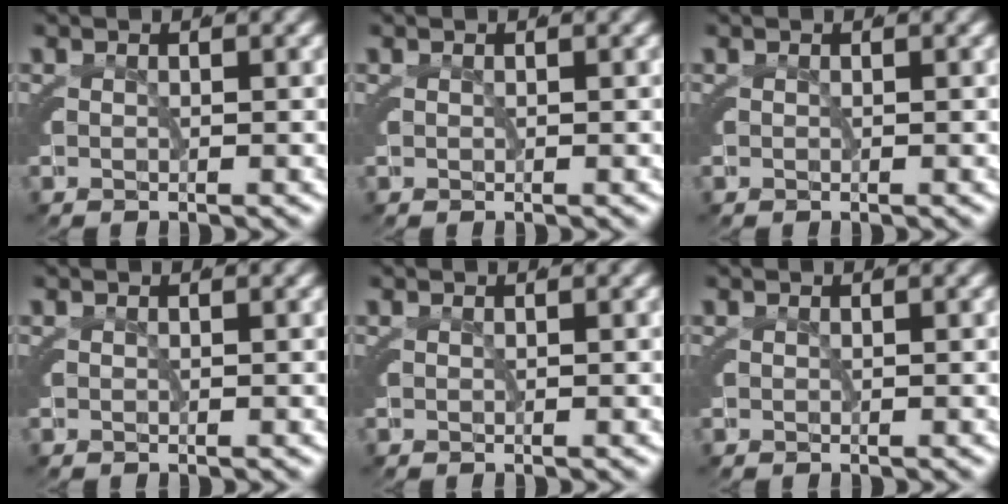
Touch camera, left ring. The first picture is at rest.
{"total": 0.0}
{"total": 0.0}
{"total": 0.0}
{"total": 0.0}
{"total": 0.0}